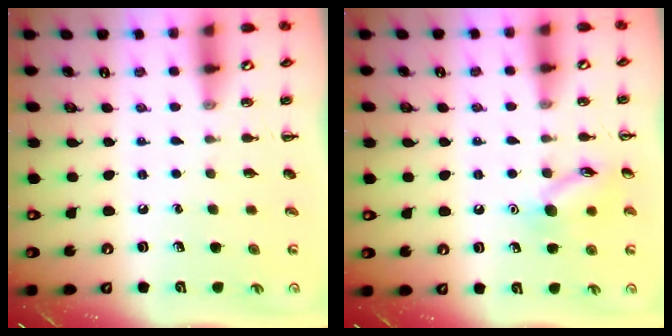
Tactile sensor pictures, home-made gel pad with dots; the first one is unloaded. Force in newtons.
{"total": 10.6, "press": 10.6, "slide": 0.5}